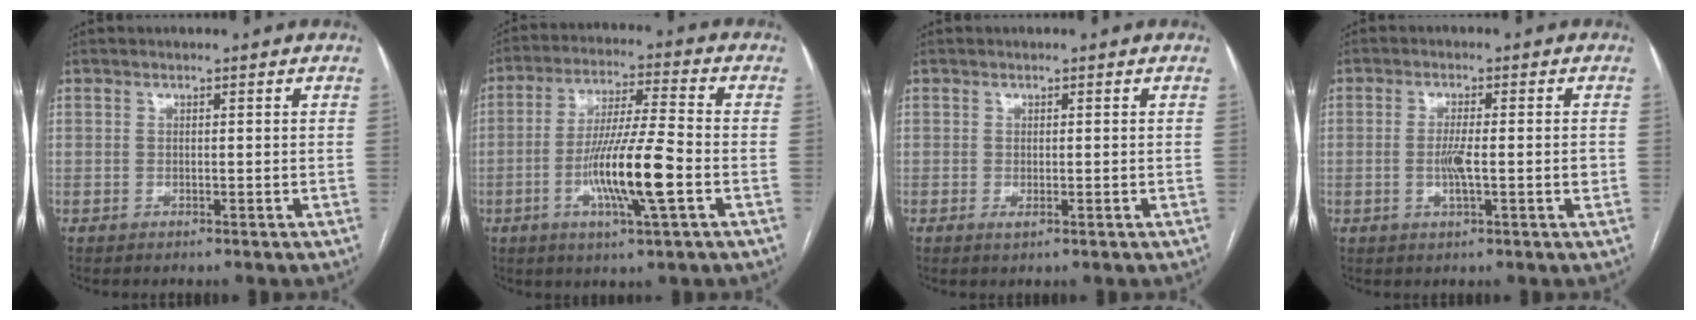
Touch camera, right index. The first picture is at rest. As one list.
[{"total": 12.4, "force": [-3.6, 0.2, 11.9], "torque": [-0.228, -0.009, -0.068]}, {"total": 1.1, "force": [-0.4, 0.2, 1.0], "torque": [-0.015, -0.003, -0.004]}, {"total": 4.7, "force": [-0.8, 0.5, 4.6], "torque": [-0.089, 0.000, -0.012]}]